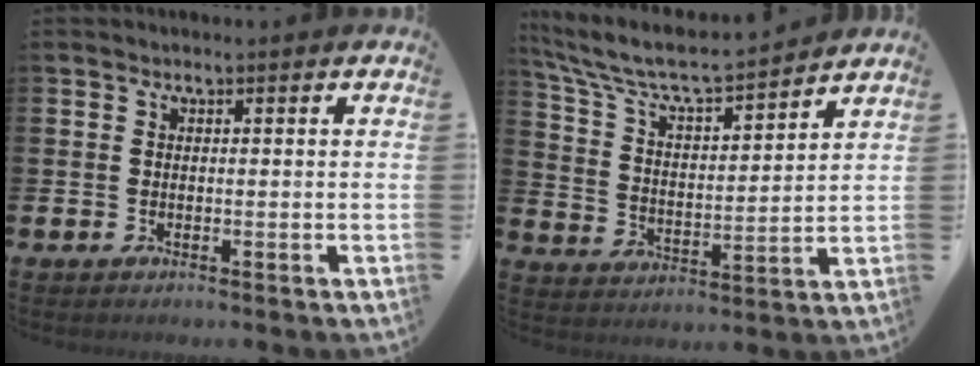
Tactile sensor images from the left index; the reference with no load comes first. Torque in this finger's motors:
{"motor_torque": [0.91, -1.22, 0.68, 0.21]}